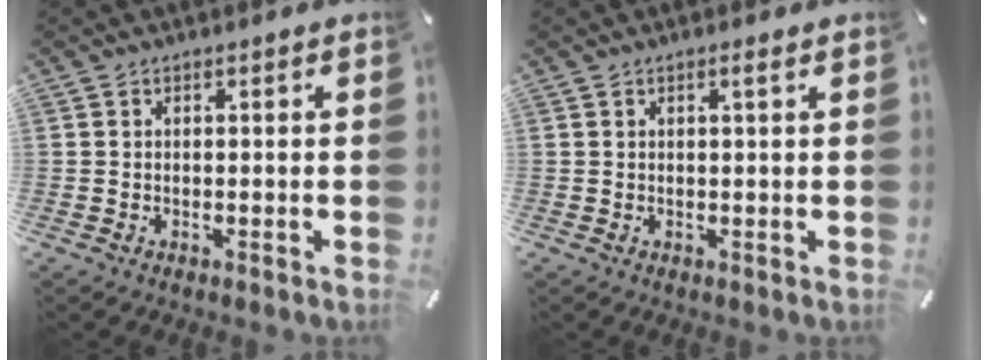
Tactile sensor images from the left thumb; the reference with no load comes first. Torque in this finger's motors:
{"motor_torque": [-0.20, -0.12, 0.09, 0.20, -0.02]}